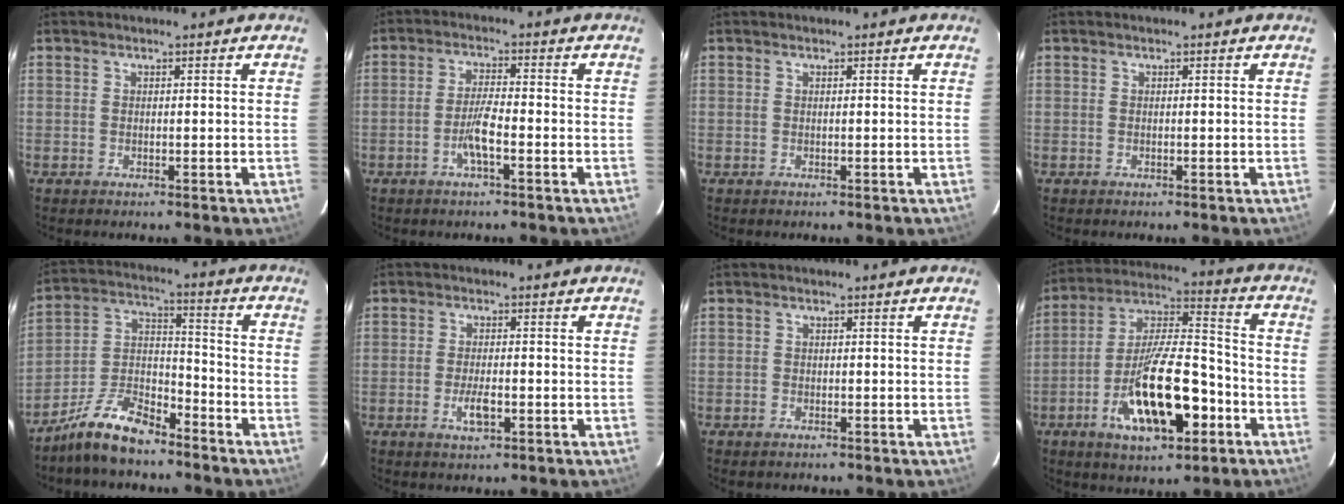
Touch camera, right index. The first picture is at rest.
{"total": 4.4, "force": [-2.2, 0.5, 3.8], "torque": [-0.081, 0.001, -0.040]}
{"total": 0.0}
{"total": 0.0}
{"total": 11.9, "force": [-8.8, 4.6, 6.5], "torque": [-0.145, 0.022, -0.169]}
{"total": 3.9, "force": [-1.5, 1.4, 3.3], "torque": [-0.069, -0.004, -0.027]}
{"total": 1.0, "force": [-0.7, 0.7, 0.1], "torque": [-0.004, 0.002, -0.012]}
{"total": 18.9, "force": [-7.5, 6.9, 15.9], "torque": [-0.296, 0.001, -0.121]}